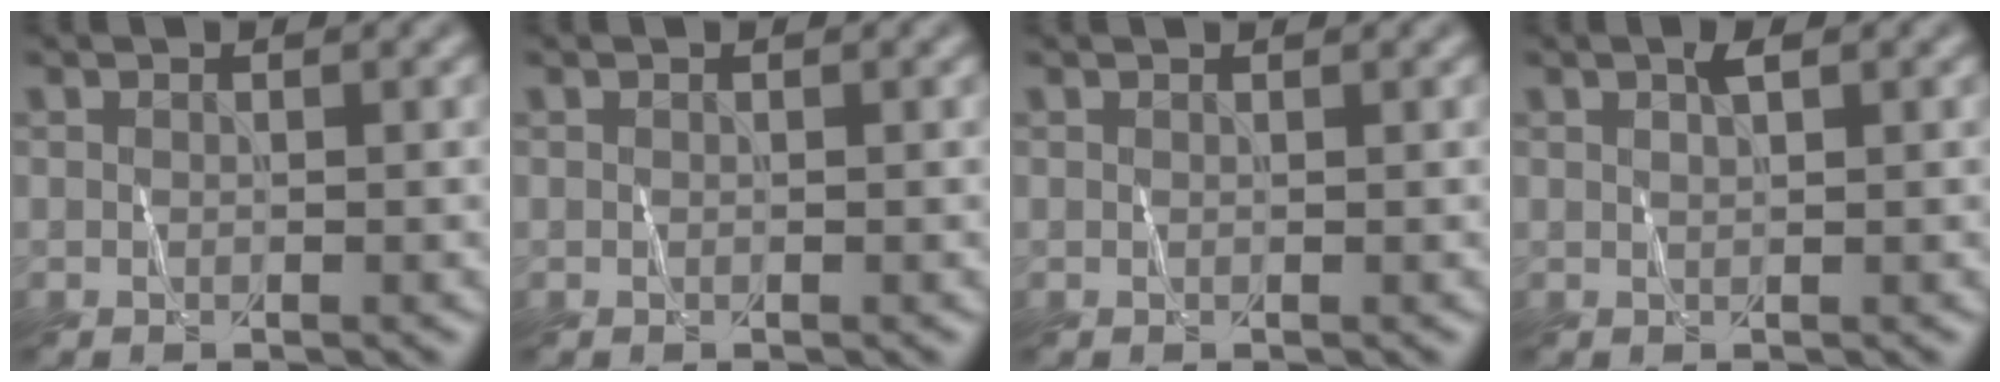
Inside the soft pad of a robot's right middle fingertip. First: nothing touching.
{"total": 0.0}
{"total": 1.2, "force": [1.2, 0.2, 0.3], "torque": [-0.005, -0.001, 0.009]}
{"total": 0.6, "force": [0.2, -0.1, 0.6], "torque": [-0.013, 0.006, 0.008]}